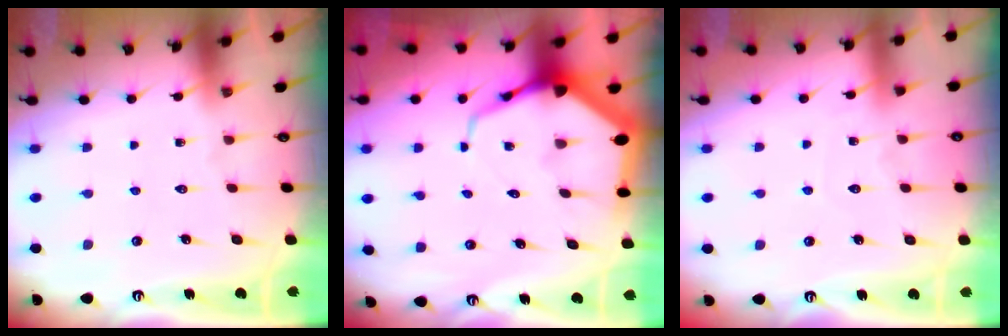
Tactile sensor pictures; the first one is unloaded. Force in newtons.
{"total": 8.8, "press": 8.7, "slide": 0.9}
{"total": 5.1, "press": 5.0, "slide": 0.6}